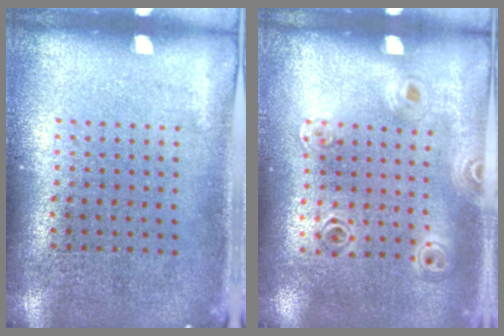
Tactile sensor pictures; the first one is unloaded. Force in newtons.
{"total": 1.0, "press": 1.0, "slide": 0.0}